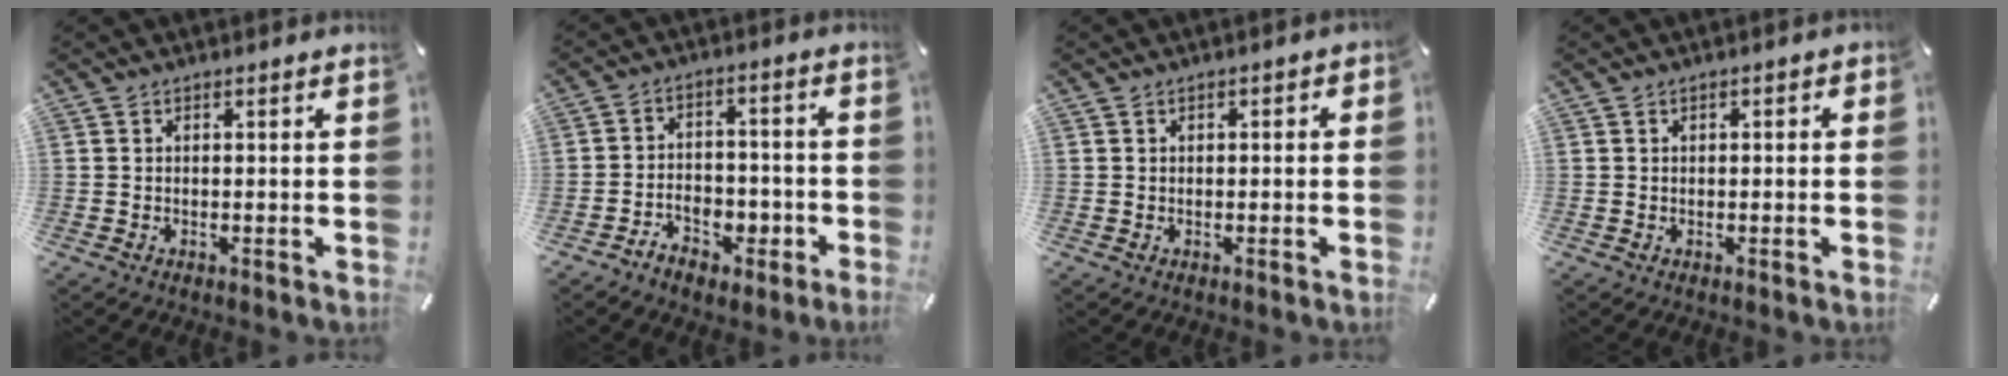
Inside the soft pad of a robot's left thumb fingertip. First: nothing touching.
{"total": 5.7, "force": [-4.2, 3.3, 1.8], "torque": [-0.022, 0.027, -0.075]}
{"total": 1.0, "force": [-0.4, 0.7, 0.6], "torque": [-0.010, 0.003, -0.009]}
{"total": 0.8, "force": [-0.2, 0.6, 0.4], "torque": [-0.007, 0.003, -0.006]}